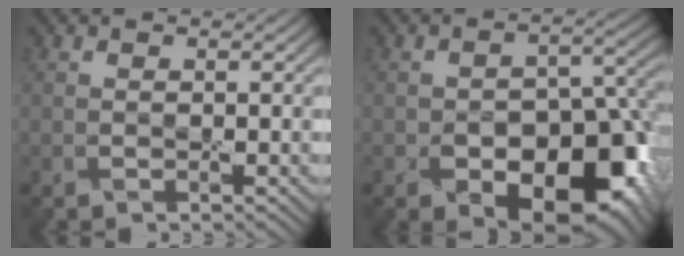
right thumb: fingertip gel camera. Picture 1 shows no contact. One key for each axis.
{"total": 14.4, "fx": -6.9, "fy": 8.4, "fz": 9.4, "tx": -0.126, "ty": -0.019, "tz": -0.099}